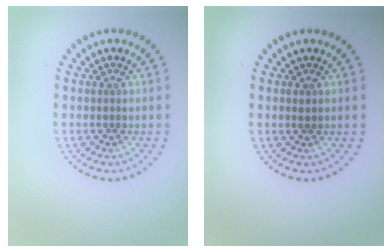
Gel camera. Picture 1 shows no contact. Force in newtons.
{"total": 0.8, "press": 0.8, "slide": 0.1}